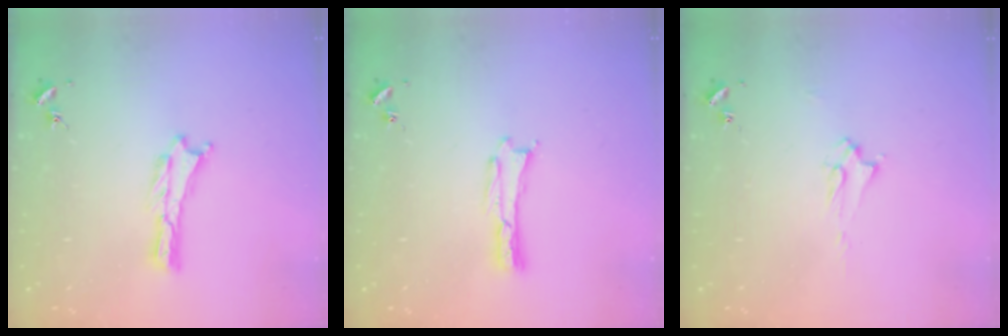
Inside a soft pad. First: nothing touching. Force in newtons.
{"total": 0.0}
{"total": 1.9, "press": 1.9, "slide": 0.3}